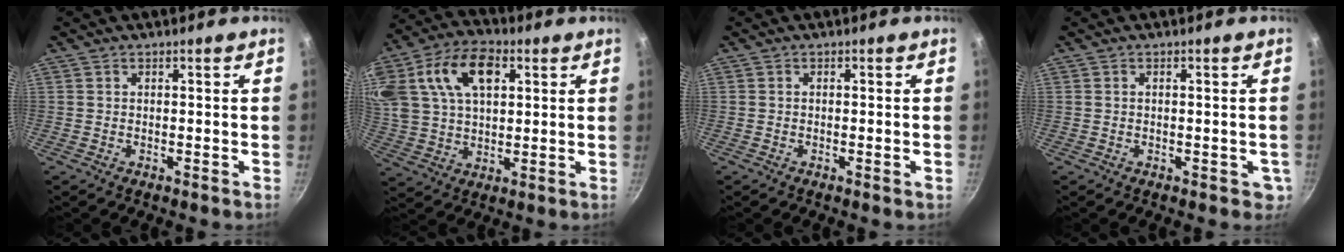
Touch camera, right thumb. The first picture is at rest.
{"total": 21.5, "force": [7.2, 13.8, 14.7], "torque": [-0.302, 0.024, 0.128]}
{"total": 0.8, "force": [-0.2, -0.1, 0.8], "torque": [-0.018, 0.000, -0.005]}
{"total": 2.7, "force": [-0.4, 1.5, 2.2], "torque": [-0.018, -0.001, -0.002]}